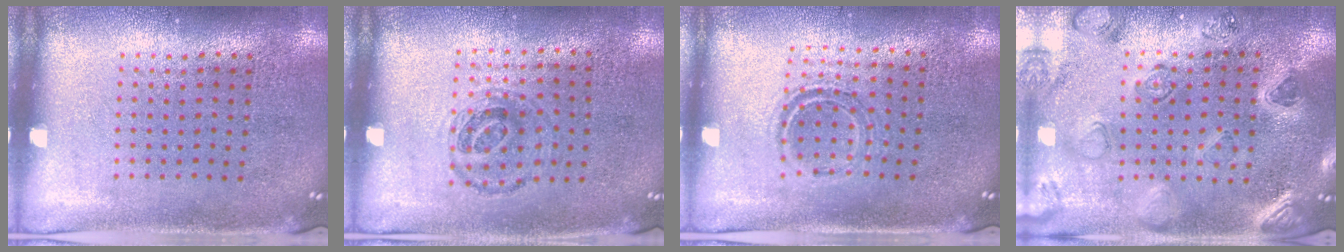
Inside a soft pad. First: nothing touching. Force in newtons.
{"total": 0.9, "press": 0.8, "slide": 0.5}
{"total": 1.0, "press": 1.0, "slide": 0.3}
{"total": 1.4, "press": 1.4, "slide": 0.2}